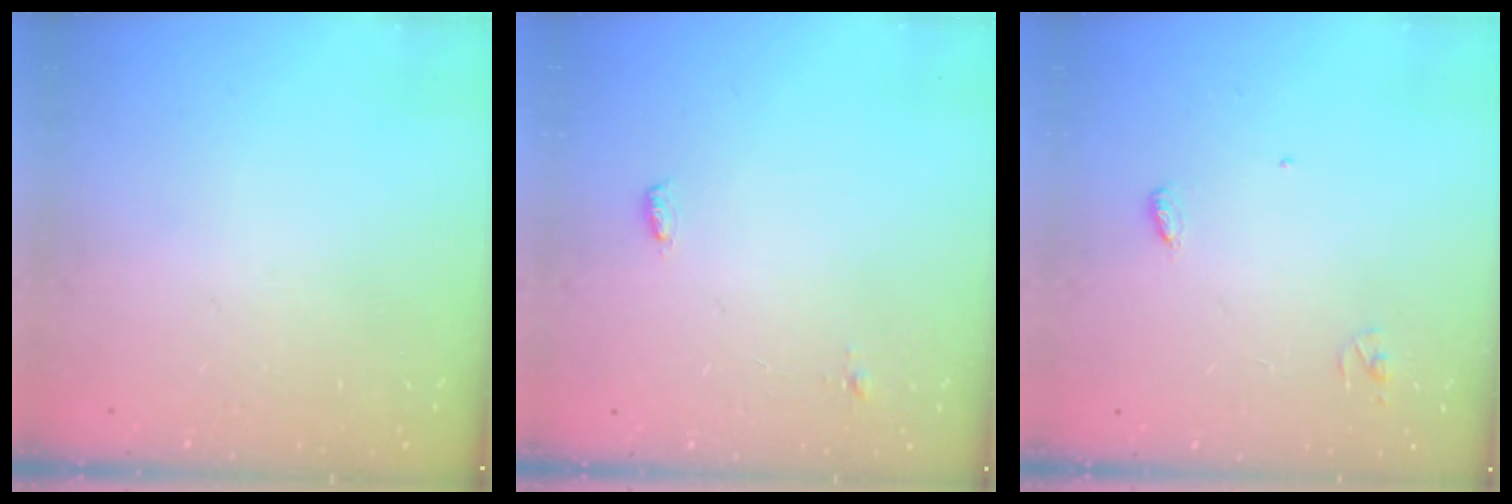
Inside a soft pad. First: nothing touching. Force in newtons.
{"total": 5.0, "press": 4.1, "slide": 2.8}
{"total": 3.8, "press": 3.7, "slide": 0.4}